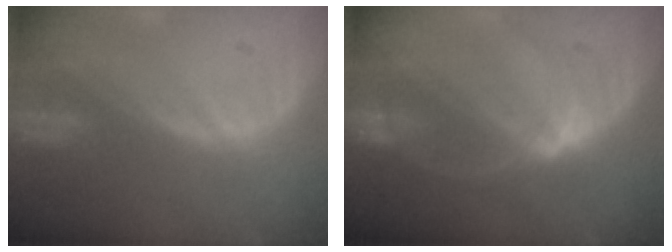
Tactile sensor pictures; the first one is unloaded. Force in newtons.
{"total": 5.2, "press": 4.8, "slide": 1.8}